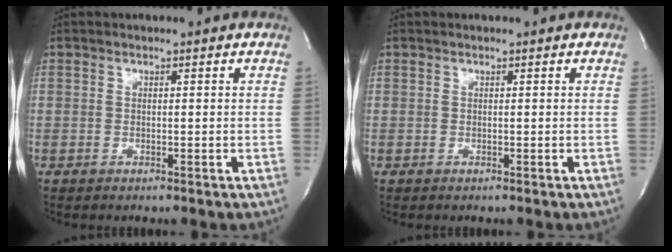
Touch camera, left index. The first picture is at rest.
{"total": 0.0}